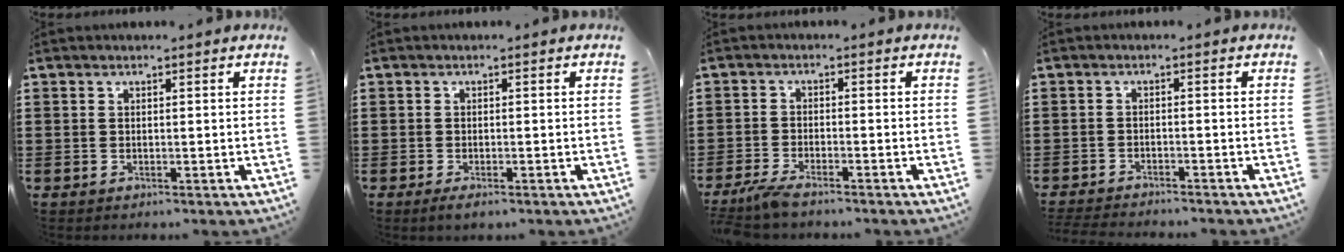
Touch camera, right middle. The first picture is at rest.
{"total": 1.2, "force": [-0.9, 0.5, 0.6], "torque": [-0.014, -0.002, -0.018]}
{"total": 3.1, "force": [-2.9, 0.2, 1.3], "torque": [-0.044, -0.007, -0.064]}
{"total": 2.4, "force": [-2.4, 0.0, 0.0], "torque": [-0.005, -0.003, -0.051]}